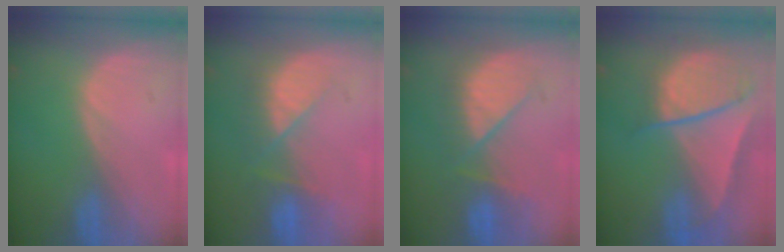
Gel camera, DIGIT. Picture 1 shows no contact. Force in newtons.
{"total": 7.6, "press": 6.9, "slide": 3.1}
{"total": 8.1, "press": 8.1, "slide": 0.0}
{"total": 9.5, "press": 8.2, "slide": 4.8}